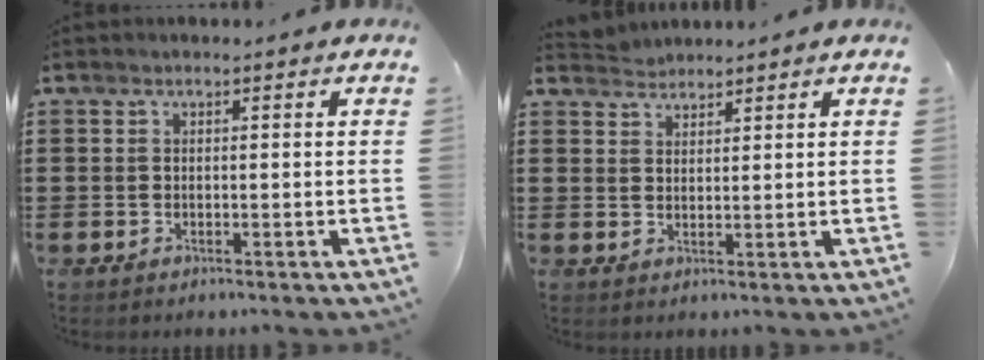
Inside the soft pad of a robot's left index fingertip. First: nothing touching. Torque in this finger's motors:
{"motor_torque": [-0.06, -0.04, -0.07, -0.07]}